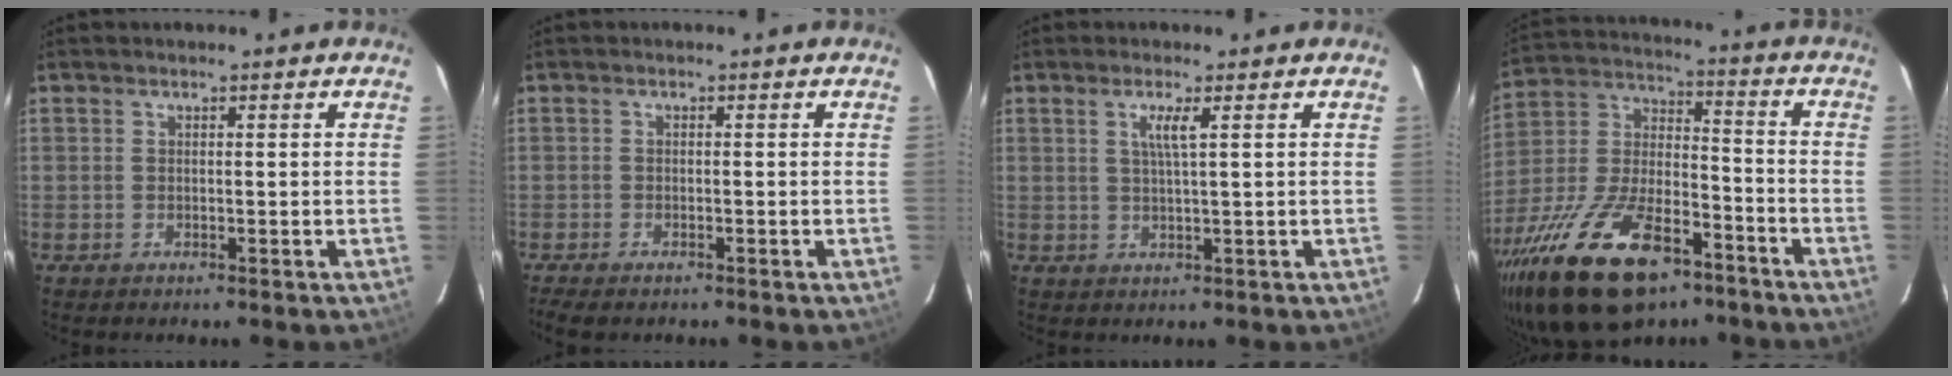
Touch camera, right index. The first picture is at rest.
{"total": 4.1, "force": [-3.3, 1.3, 2.1], "torque": [-0.054, -0.019, -0.057]}
{"total": 2.7, "force": [1.1, -0.3, 2.5], "torque": [-0.049, -0.003, 0.020]}
{"total": 26.6, "force": [-16.5, 11.8, 17.2], "torque": [-0.346, -0.020, -0.275]}